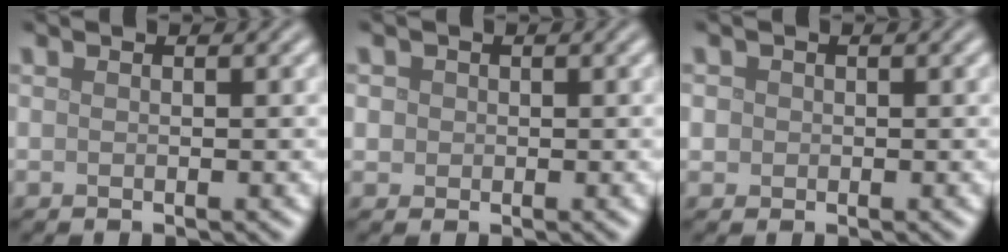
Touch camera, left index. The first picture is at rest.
{"total": 1.3, "force": [0.4, 1.2, 0.4], "torque": [-0.003, 0.004, 0.004]}
{"total": 1.3, "force": [0.3, 1.2, 0.4], "torque": [-0.004, 0.003, 0.002]}